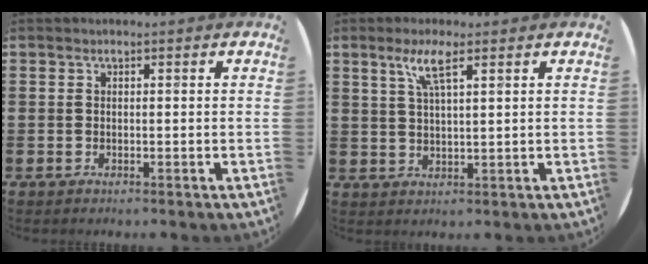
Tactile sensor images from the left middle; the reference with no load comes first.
{"total": 4.4, "force": [2.7, 0.6, 3.4], "torque": [-0.073, 0.008, 0.045]}